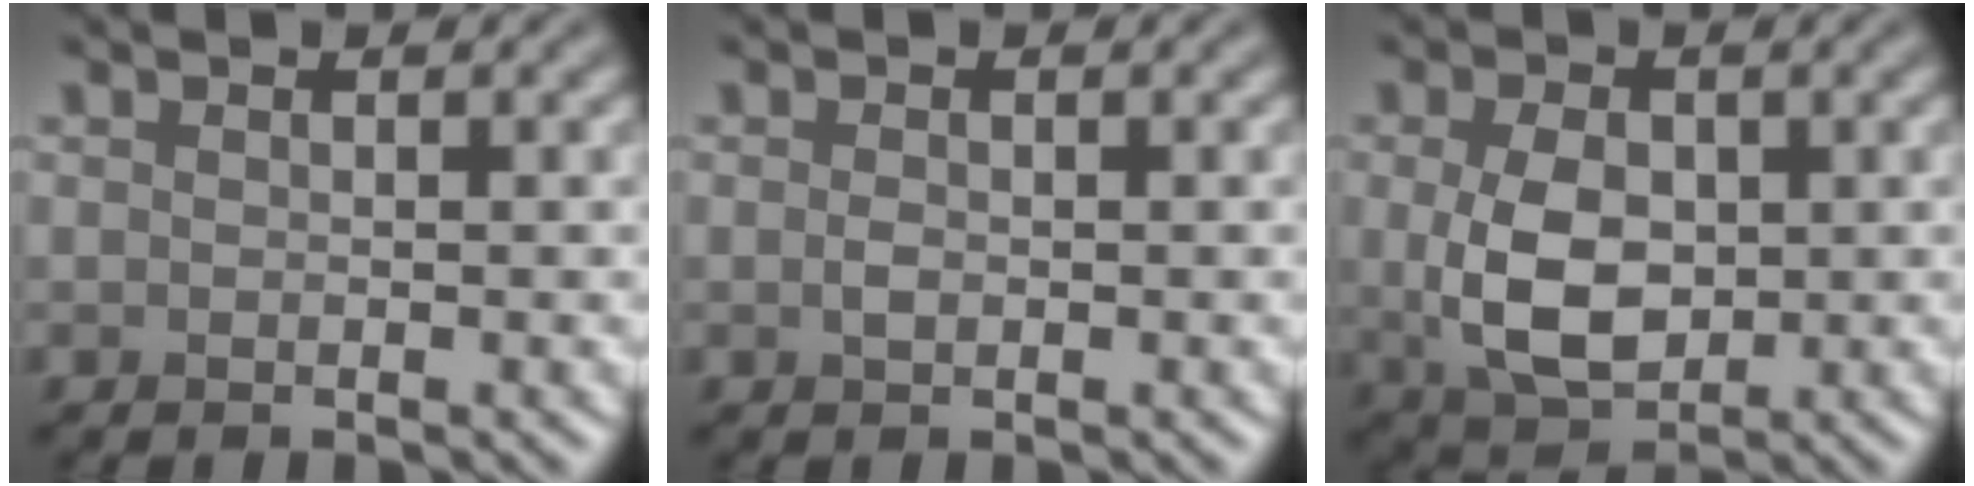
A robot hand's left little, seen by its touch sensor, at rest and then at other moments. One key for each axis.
{"total": 0.9, "fx": -0.1, "fy": 0.5, "fz": 0.7, "tx": -0.016, "ty": -0.002, "tz": -0.002}
{"total": 6.1, "fx": 0.0, "fy": 4.0, "fz": 4.5, "tx": -0.098, "ty": -0.008, "tz": 0.005}